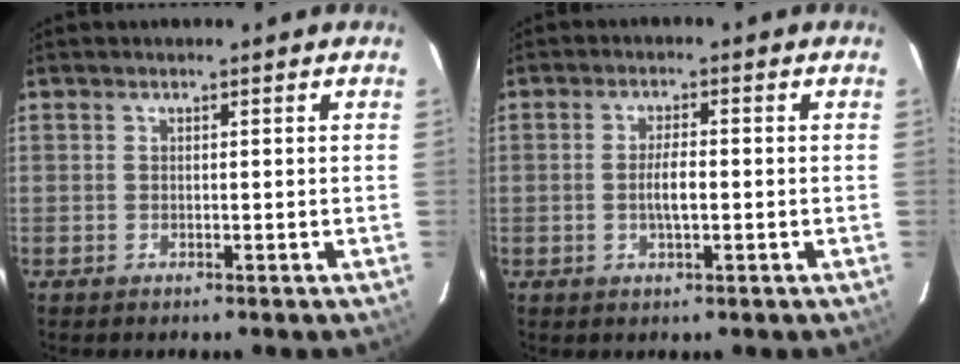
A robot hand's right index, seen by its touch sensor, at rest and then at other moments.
{"total": 3.5, "force": [-0.6, 0.9, 3.3], "torque": [-0.062, 0.000, -0.009]}